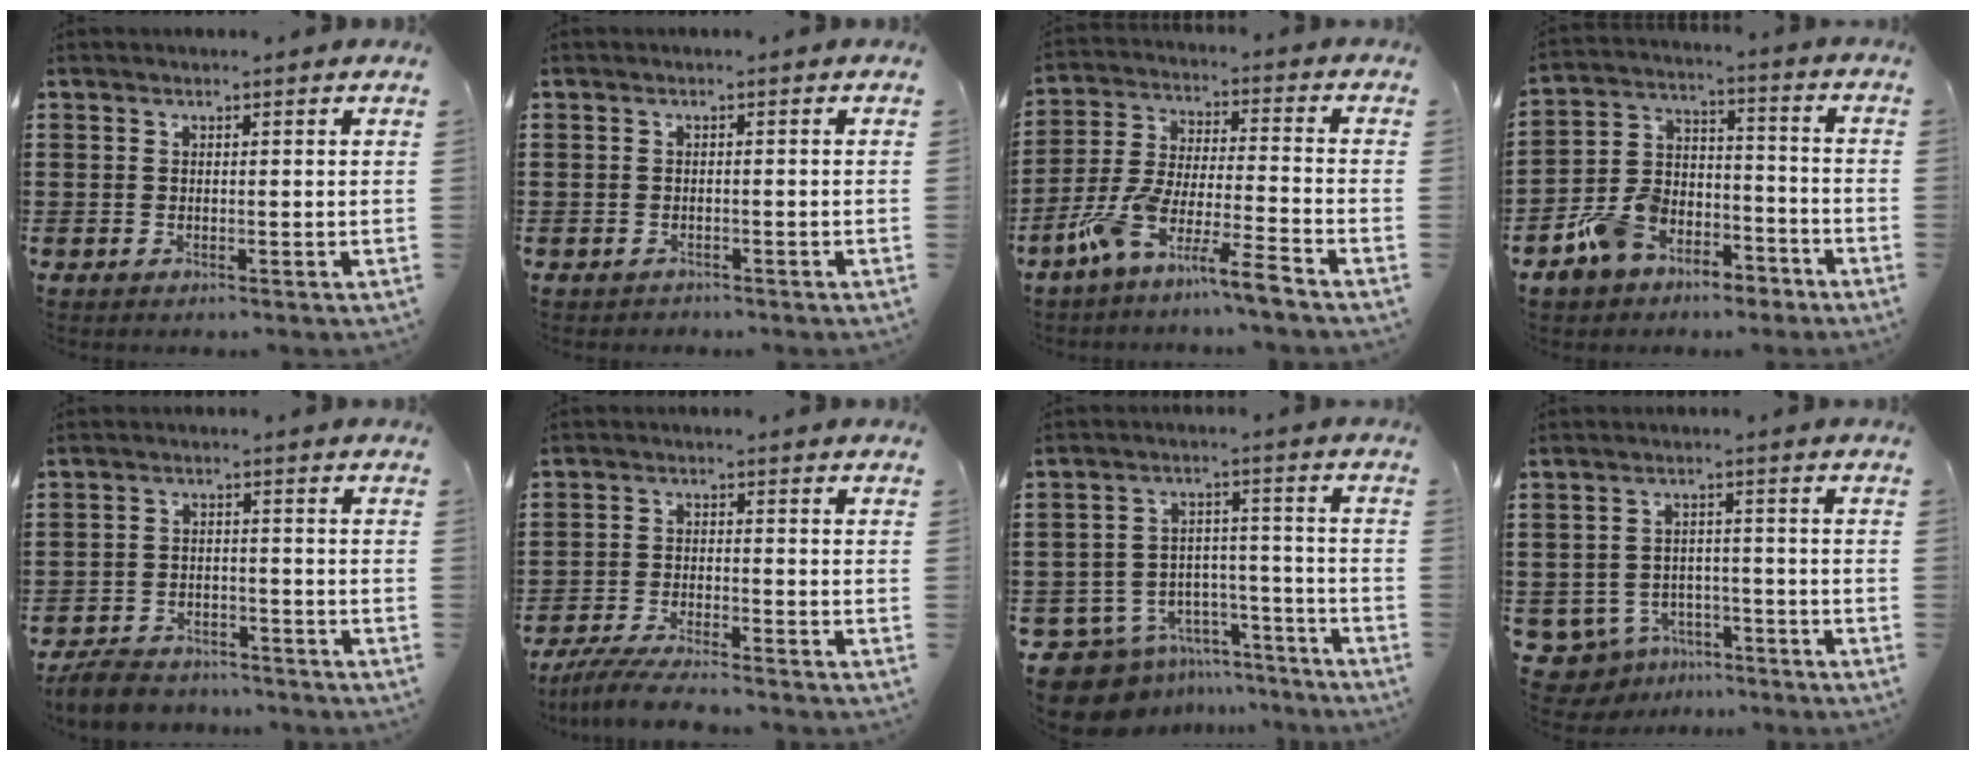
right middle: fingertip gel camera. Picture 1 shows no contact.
{"total": 0.7, "force": [-0.6, 0.3, -0.1], "torque": [0.001, 0.003, -0.015]}
{"total": 9.3, "force": [-7.7, -0.3, 5.3], "torque": [-0.132, -0.014, -0.161]}
{"total": 8.6, "force": [-6.4, 4.9, 2.9], "torque": [-0.076, 0.024, -0.128]}
{"total": 4.3, "force": [-4.2, 0.9, 0.4], "torque": [-0.023, 0.004, -0.092]}
{"total": 5.0, "force": [-4.6, 0.2, 1.9], "torque": [-0.043, -0.011, -0.090]}
{"total": 10.1, "force": [-8.9, 4.1, 2.1], "torque": [-0.062, 0.030, -0.174]}
{"total": 4.4, "force": [-3.7, 2.2, 0.8], "torque": [-0.043, 0.001, -0.080]}